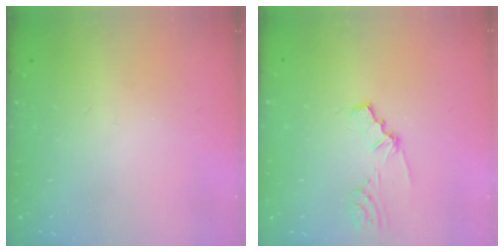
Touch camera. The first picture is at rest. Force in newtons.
{"total": 1.5, "press": 1.5, "slide": 0.1}